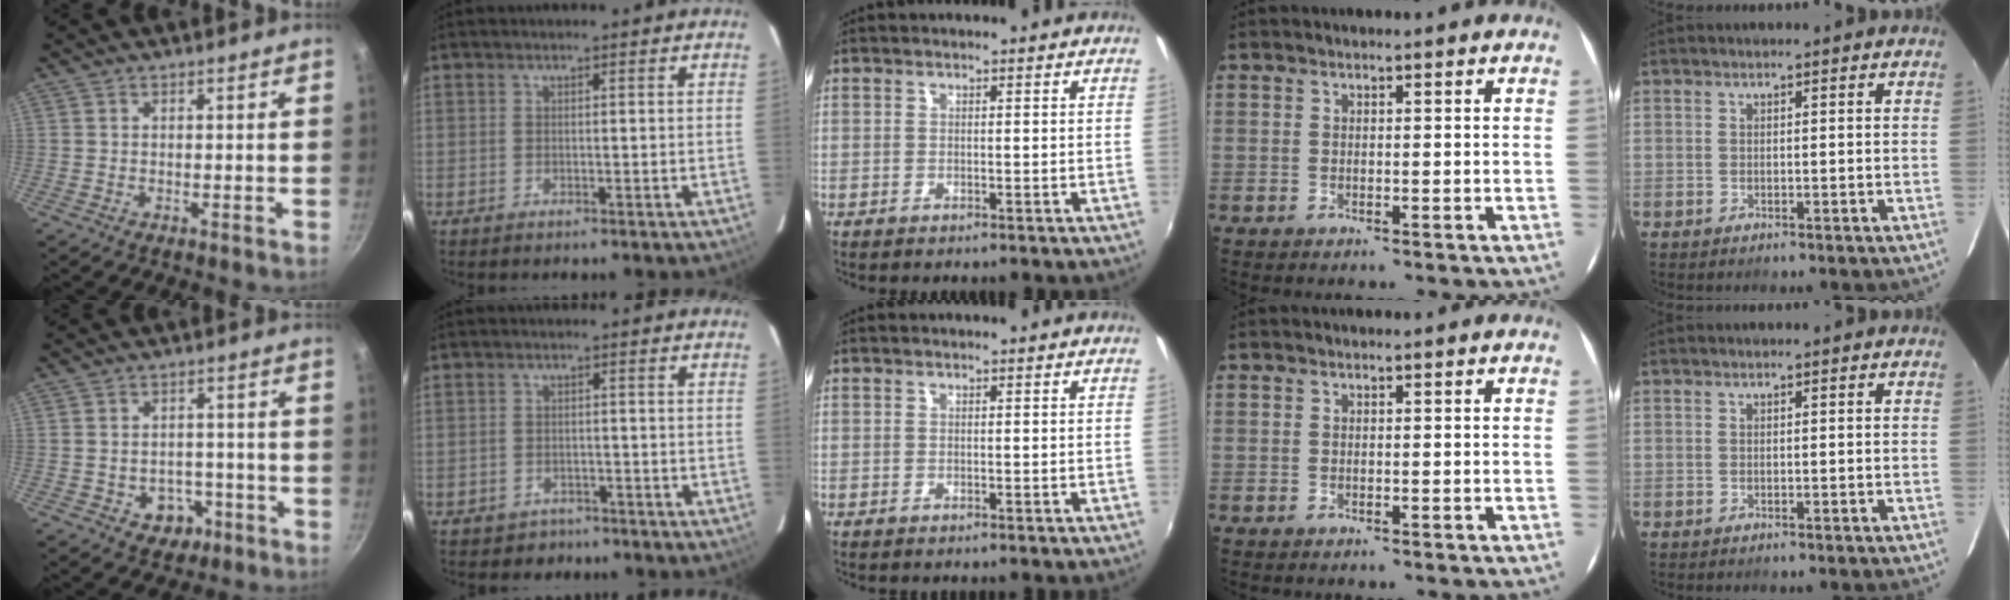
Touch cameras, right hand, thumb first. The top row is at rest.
{"thumb": {"total": 5.9, "force": [-2.3, 4.7, 2.6], "torque": [-0.012, 0.025, -0.018]}, "index": {"total": 4.0, "force": [-2.7, 2.9, 0.2], "torque": [-0.014, 0.012, -0.036]}}